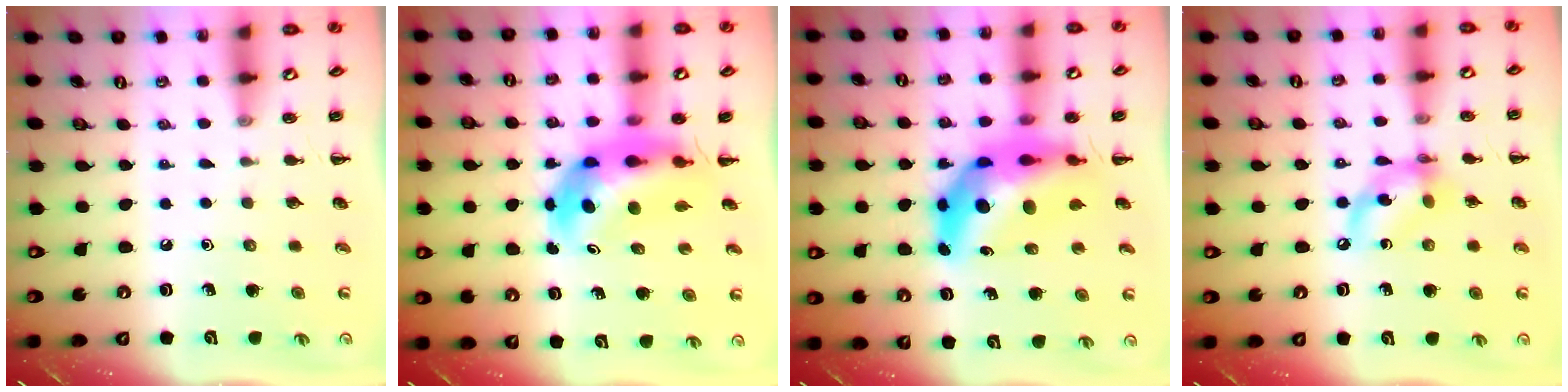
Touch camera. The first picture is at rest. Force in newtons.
{"total": 7.4, "press": 7.0, "slide": 2.3}
{"total": 13.8, "press": 13.1, "slide": 4.3}
{"total": 10.9, "press": 10.6, "slide": 2.1}